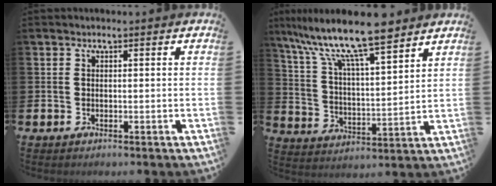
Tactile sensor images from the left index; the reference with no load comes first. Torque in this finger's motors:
{"motor_torque": [0.46, -0.66, 1.05, 0.21]}